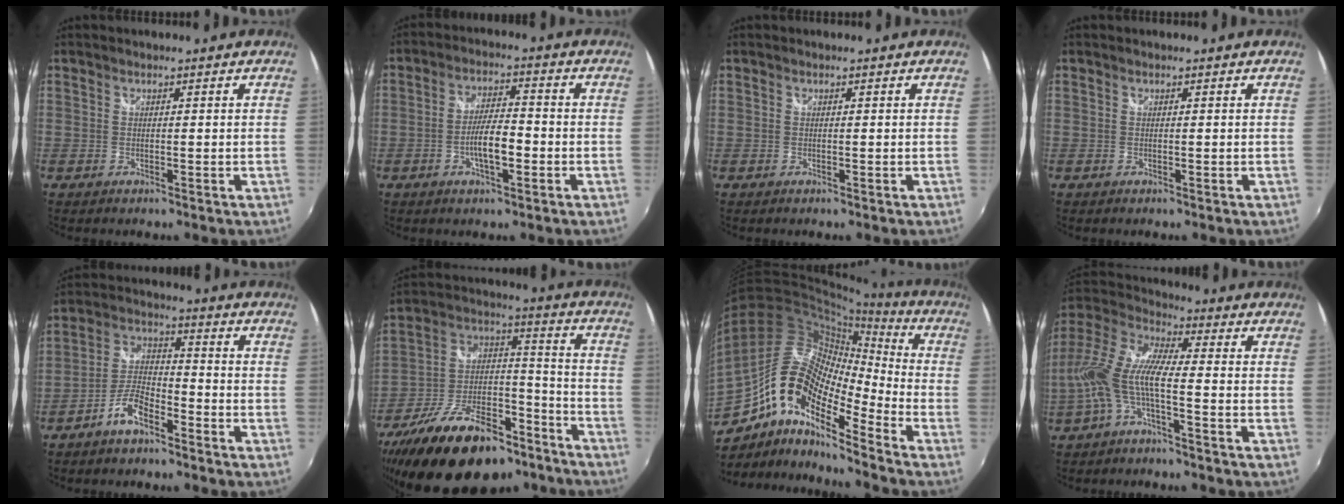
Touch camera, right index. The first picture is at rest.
{"total": 6.5, "force": [-2.2, 1.8, 5.9], "torque": [-0.110, 0.003, -0.035]}
{"total": 0.0}
{"total": 0.0}
{"total": 6.9, "force": [-4.9, 2.3, 4.3], "torque": [-0.100, 0.016, -0.093]}
{"total": 26.5, "force": [-18.0, 12.5, 15.0], "torque": [-0.284, 0.012, -0.272]}
{"total": 19.1, "force": [-9.7, 7.3, 14.8], "torque": [-0.253, -0.011, -0.197]}
{"total": 12.3, "force": [-3.2, 3.1, 11.5], "torque": [-0.233, 0.002, -0.066]}